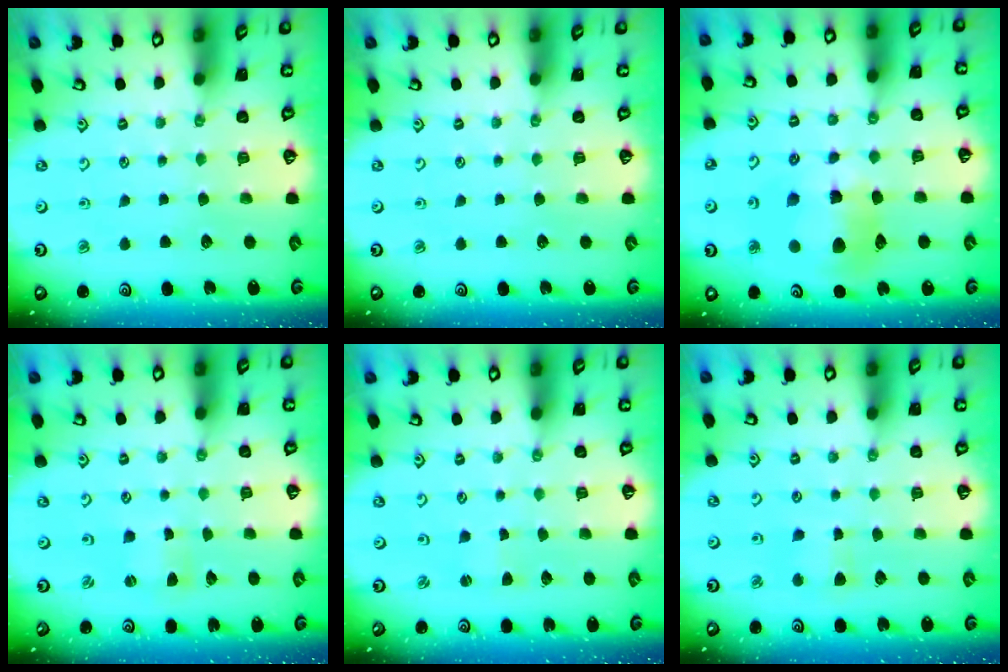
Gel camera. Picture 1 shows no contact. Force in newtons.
{"total": 0.0}
{"total": 13.3, "press": 13.2, "slide": 1.7}
{"total": 0.5, "press": 0.5, "slide": 0.2}
{"total": 0.9, "press": 0.8, "slide": 0.2}
{"total": 3.3, "press": 3.3, "slide": 0.6}